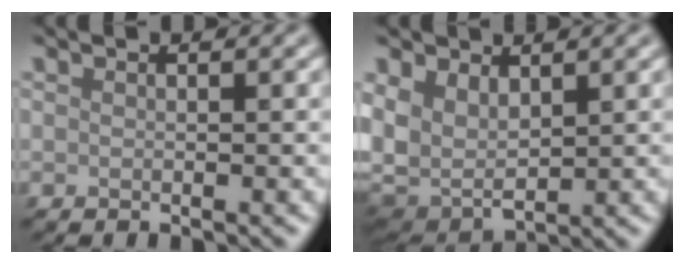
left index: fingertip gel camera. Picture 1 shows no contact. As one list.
[{"total": 5.9, "force": [1.6, 3.9, 4.2], "torque": [-0.107, -0.004, 0.027]}]